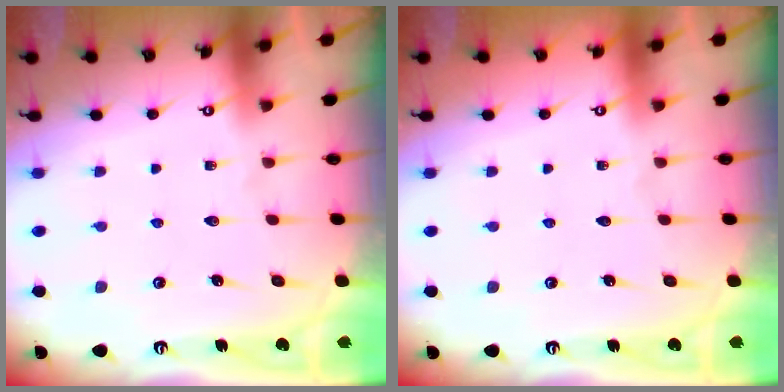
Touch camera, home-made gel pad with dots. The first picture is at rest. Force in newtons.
{"total": 0.0}